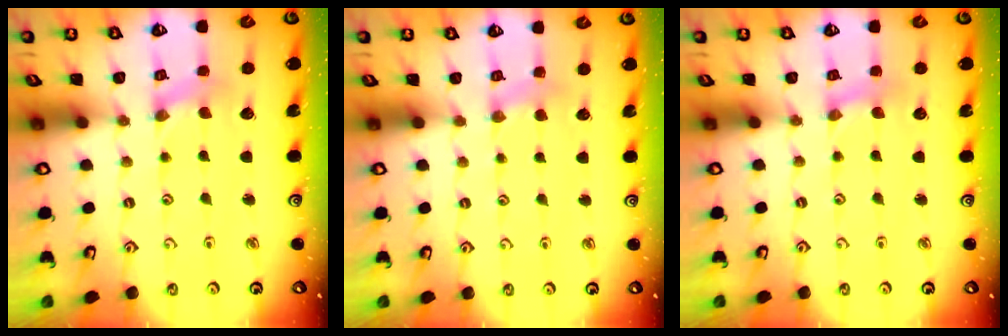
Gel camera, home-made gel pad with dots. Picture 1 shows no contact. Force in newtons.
{"total": 3.6, "press": 3.6, "slide": 0.6}
{"total": 0.6, "press": 0.6, "slide": 0.1}